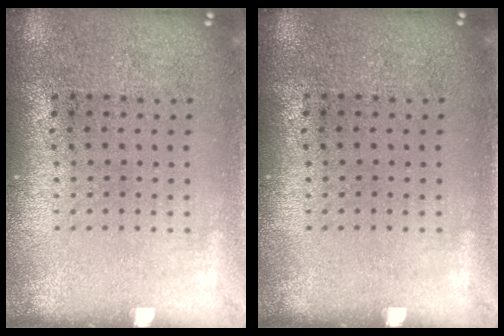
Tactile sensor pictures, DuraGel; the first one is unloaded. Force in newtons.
{"total": 0.0}